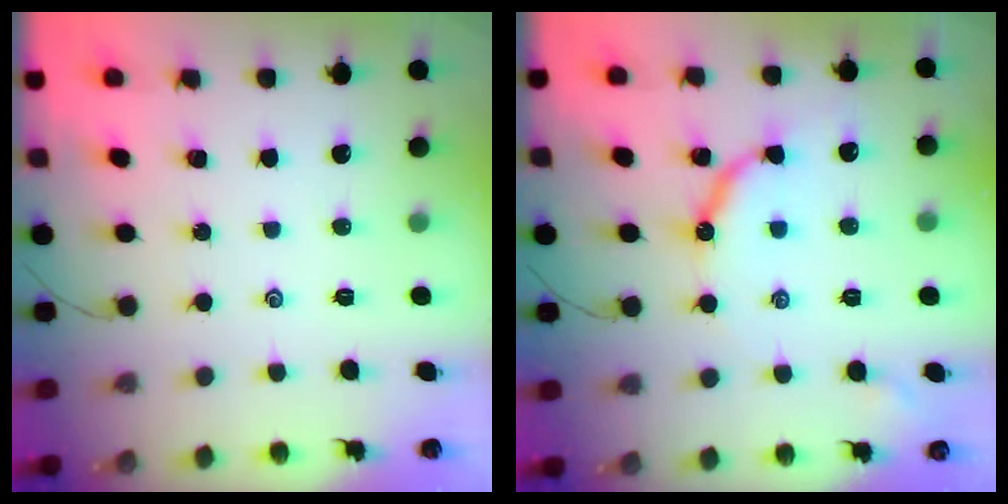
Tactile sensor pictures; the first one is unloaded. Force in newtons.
{"total": 9.0, "press": 9.0, "slide": 0.4}